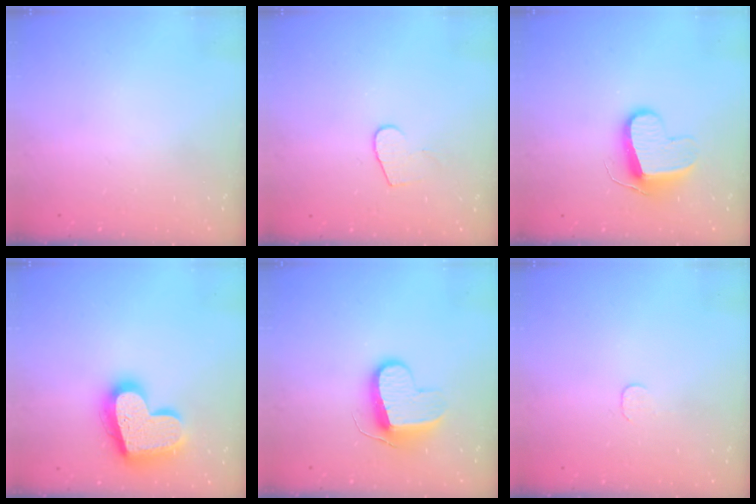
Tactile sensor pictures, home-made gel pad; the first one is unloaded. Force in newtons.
{"total": 5.8, "press": 5.8, "slide": 0.4}
{"total": 9.7, "press": 9.7, "slide": 0.3}
{"total": 20.4, "press": 20.3, "slide": 1.7}
{"total": 10.2, "press": 10.2, "slide": 0.3}
{"total": 3.1, "press": 3.1, "slide": 0.3}